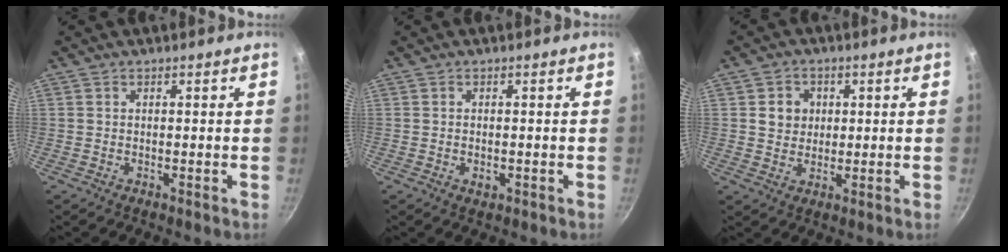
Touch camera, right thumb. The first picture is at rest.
{"total": 1.7, "force": [-0.5, 1.1, 1.2], "torque": [-0.018, 0.000, -0.007]}
{"total": 4.9, "force": [1.0, 4.5, 1.7], "torque": [0.000, 0.002, 0.015]}